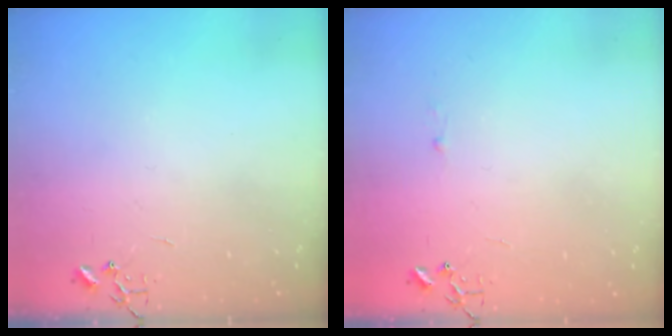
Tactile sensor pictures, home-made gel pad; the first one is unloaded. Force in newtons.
{"total": 1.8, "press": 1.8, "slide": 0.2}